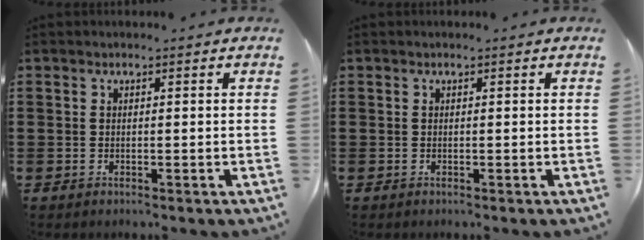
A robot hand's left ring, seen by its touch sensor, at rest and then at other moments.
{"total": 0.0}